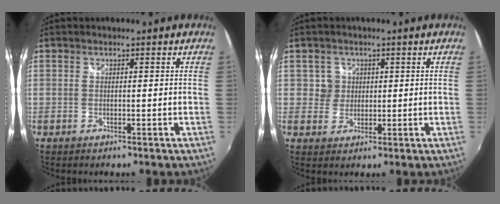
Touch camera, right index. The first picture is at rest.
{"total": 3.3, "force": [0.7, 3.2, 0.1], "torque": [0.008, 0.011, 0.010]}